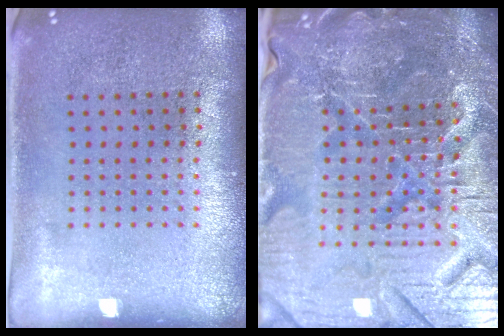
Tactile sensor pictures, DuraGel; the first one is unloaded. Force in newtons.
{"total": 5.8, "press": 5.4, "slide": 2.1}